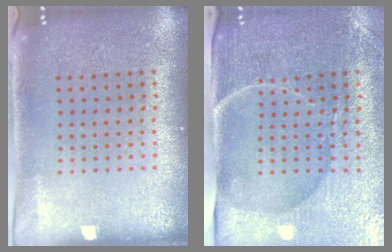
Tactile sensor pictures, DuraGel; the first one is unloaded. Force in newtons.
{"total": 4.6, "press": 4.0, "slide": 2.3}